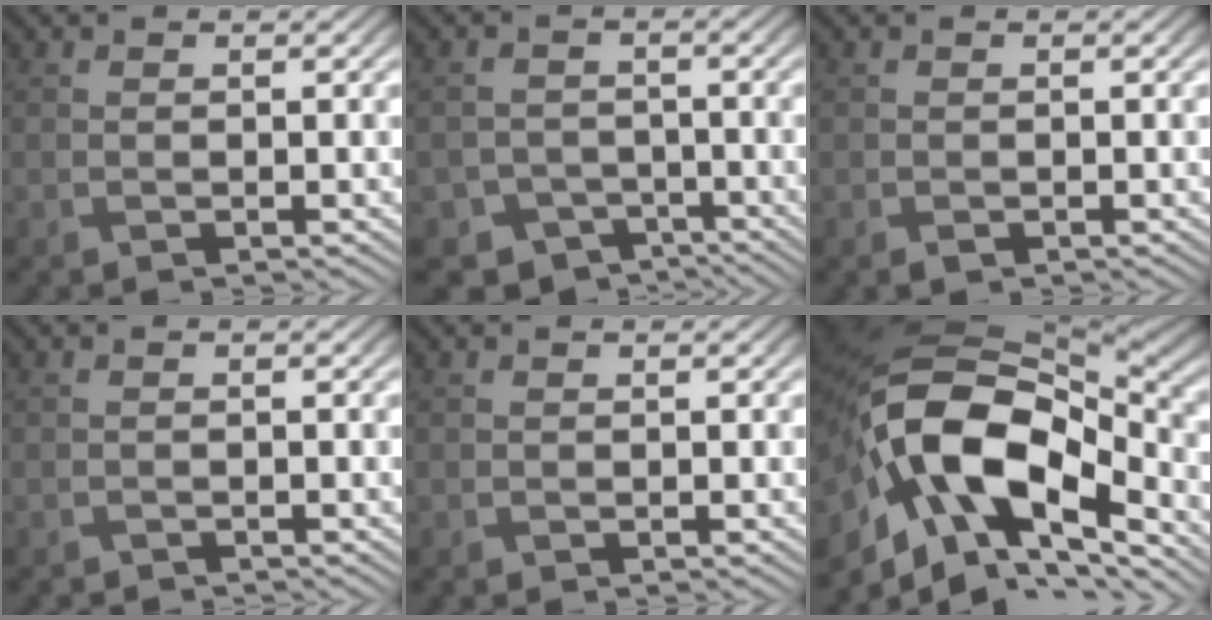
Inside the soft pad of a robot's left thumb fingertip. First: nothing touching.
{"total": 5.3, "force": [-3.7, 3.5, 1.2], "torque": [-0.019, -0.005, -0.060]}
{"total": 0.5, "force": [-0.3, 0.3, 0.2], "torque": [-0.003, -0.003, -0.004]}
{"total": 0.7, "force": [-0.7, 0.0, 0.0], "torque": [0.001, -0.002, -0.015]}
{"total": 0.0}
{"total": 18.1, "force": [-5.7, 9.8, 14.1], "torque": [-0.292, -0.013, -0.100]}